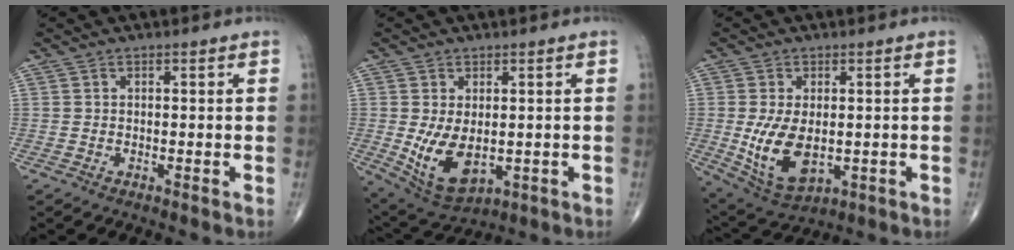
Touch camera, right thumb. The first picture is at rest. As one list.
[{"total": 9.8, "force": [-1.1, 5.7, 7.9], "torque": [-0.135, -0.013, 0.004]}, {"total": 10.8, "force": [-1.1, 6.2, 8.8], "torque": [-0.162, -0.016, -0.001]}]